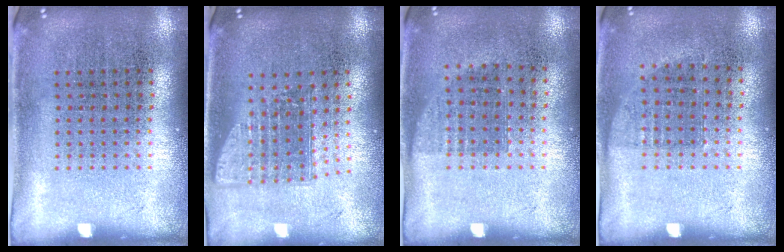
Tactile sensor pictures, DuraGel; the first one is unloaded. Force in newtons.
{"total": 1.5, "press": 1.2, "slide": 0.9}
{"total": 0.7, "press": 0.6, "slide": 0.3}
{"total": 0.7, "press": 0.6, "slide": 0.3}